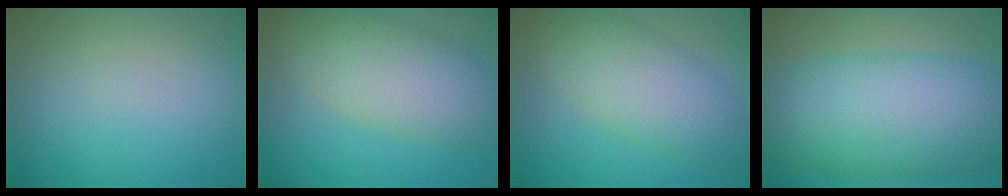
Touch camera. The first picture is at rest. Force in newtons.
{"total": 7.2, "press": 7.2, "slide": 0.6}
{"total": 6.2, "press": 6.2, "slide": 0.1}
{"total": 11.8, "press": 11.8, "slide": 0.2}